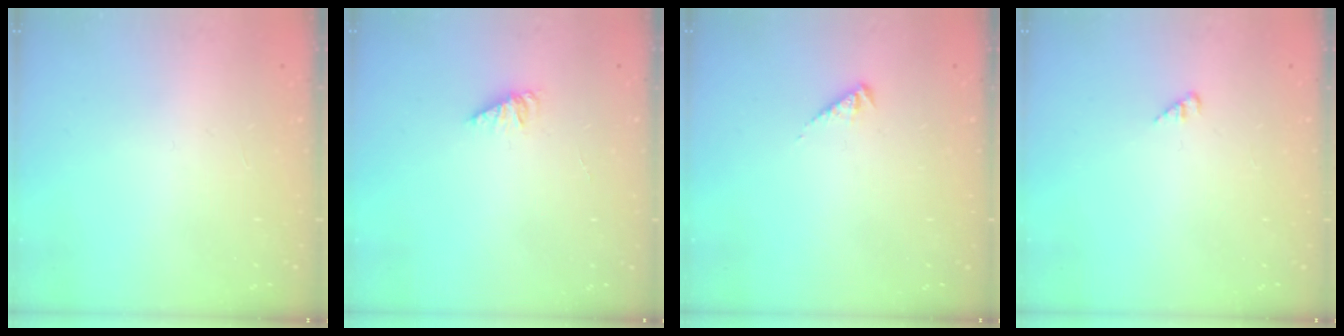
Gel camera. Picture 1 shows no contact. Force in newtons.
{"total": 1.6, "press": 1.6, "slide": 0.2}
{"total": 2.9, "press": 2.9, "slide": 0.5}
{"total": 2.1, "press": 2.1, "slide": 0.3}